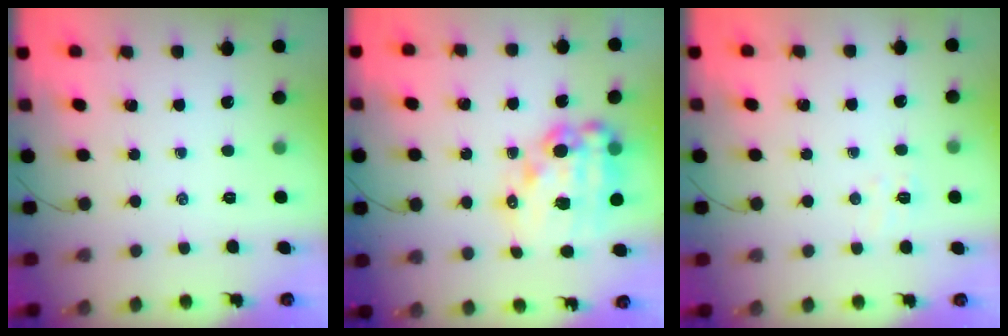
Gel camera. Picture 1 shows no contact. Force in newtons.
{"total": 17.3, "press": 16.9, "slide": 3.6}
{"total": 4.5, "press": 4.4, "slide": 1.3}